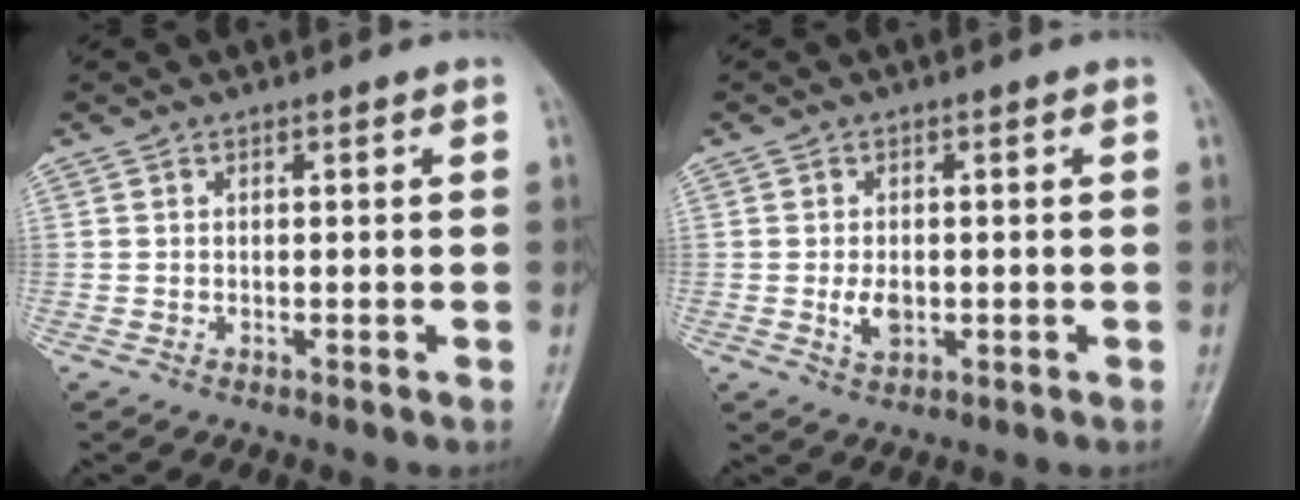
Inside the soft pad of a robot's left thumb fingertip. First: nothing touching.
{"total": 3.4, "force": [-0.4, 2.2, 2.6], "torque": [-0.043, -0.004, -0.005]}